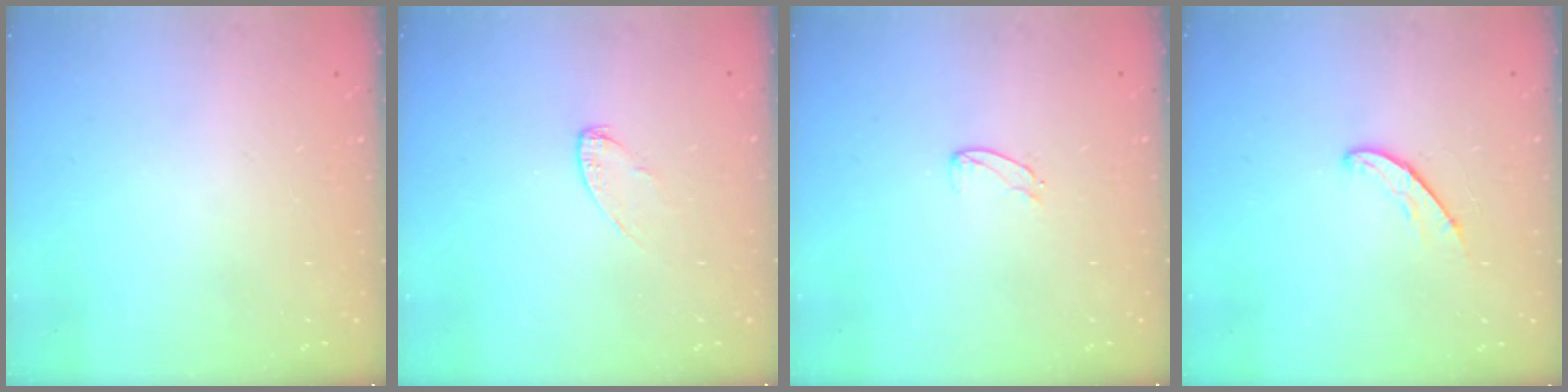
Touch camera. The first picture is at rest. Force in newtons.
{"total": 4.1, "press": 4.1, "slide": 0.4}
{"total": 4.0, "press": 4.0, "slide": 0.2}
{"total": 6.1, "press": 6.1, "slide": 0.4}